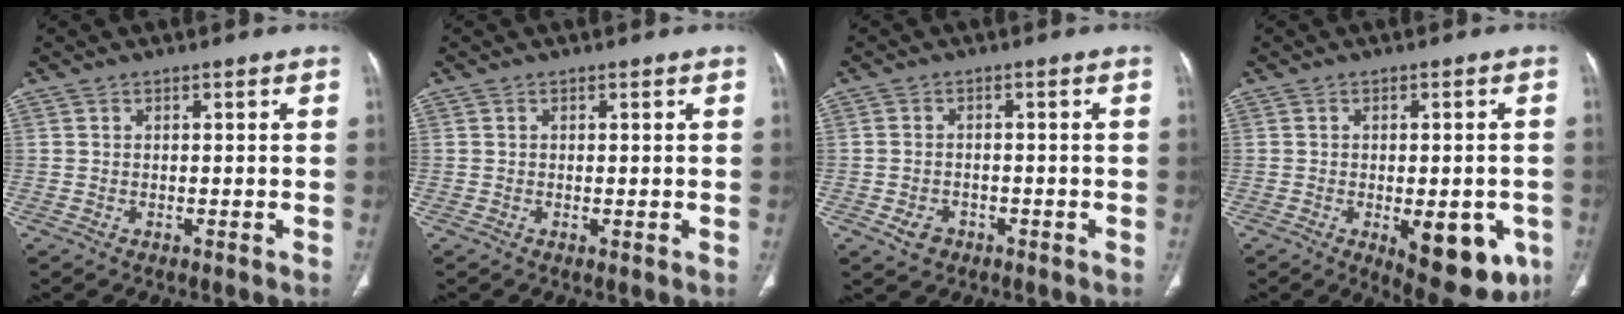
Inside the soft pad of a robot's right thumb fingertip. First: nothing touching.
{"total": 0.0}
{"total": 3.2, "force": [-1.5, 2.5, 1.4], "torque": [-0.020, 0.012, -0.019]}
{"total": 12.8, "force": [-4.4, 5.7, 10.6], "torque": [-0.107, -0.003, -0.042]}